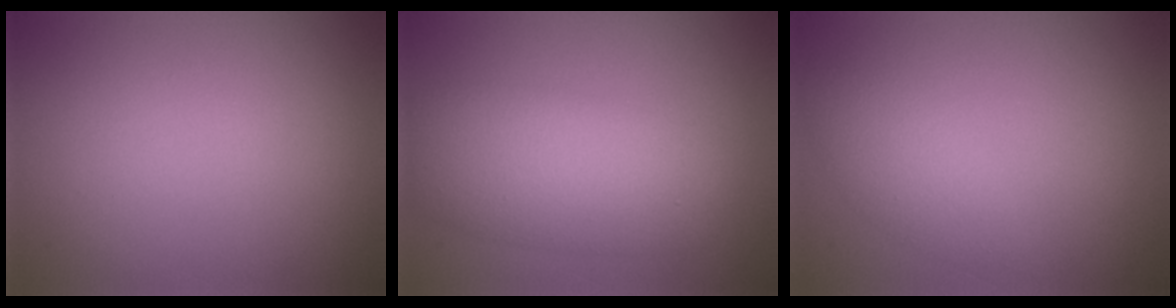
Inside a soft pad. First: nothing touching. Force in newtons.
{"total": 6.3, "press": 6.3, "slide": 0.5}
{"total": 2.3, "press": 2.3, "slide": 0.1}